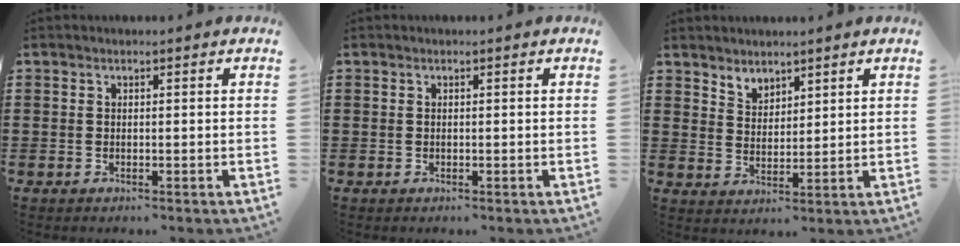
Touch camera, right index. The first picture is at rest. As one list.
[{"total": 0.0}, {"total": 3.2, "force": [2.9, 1.3, -0.3], "torque": [-0.007, -0.003, 0.056]}]